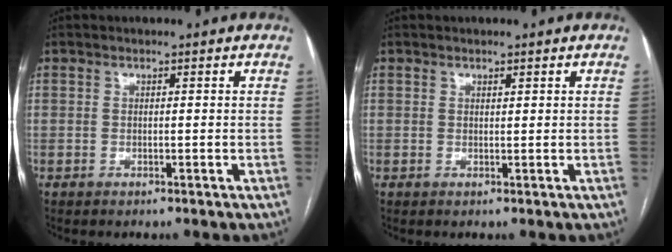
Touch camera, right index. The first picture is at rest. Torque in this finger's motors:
{"motor_torque": [-0.07, 0.02, 0.08, 0.00]}